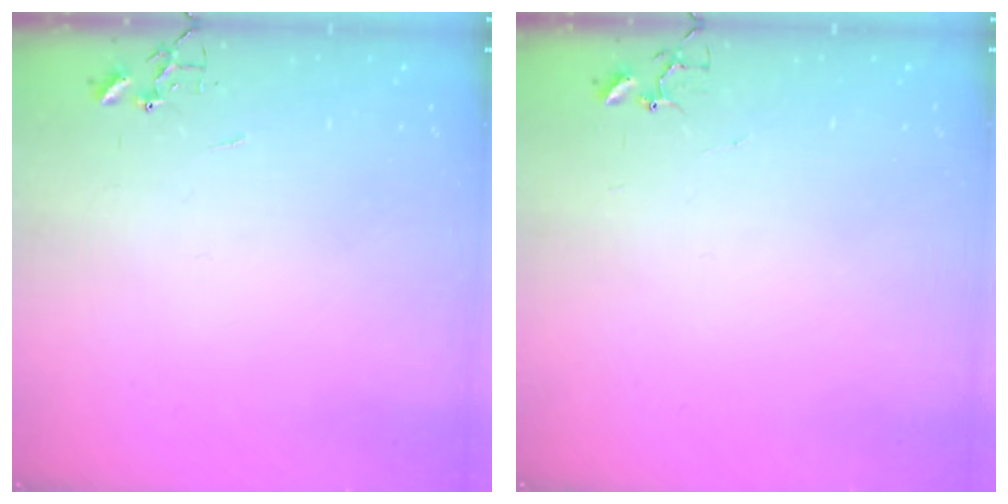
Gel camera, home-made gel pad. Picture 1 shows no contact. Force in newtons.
{"total": 3.7, "press": 3.7, "slide": 0.3}